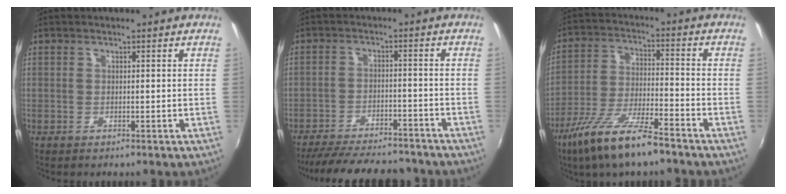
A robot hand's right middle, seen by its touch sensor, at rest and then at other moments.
{"total": 18.0, "force": [-15.6, 4.6, 7.8], "torque": [-0.161, -0.011, -0.221]}
{"total": 13.1, "force": [-9.2, 2.1, 9.1], "torque": [-0.189, -0.026, -0.174]}